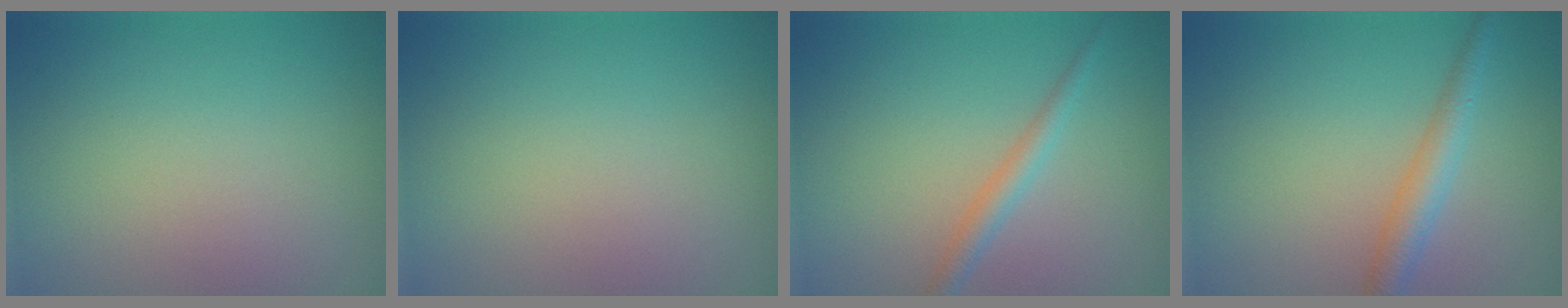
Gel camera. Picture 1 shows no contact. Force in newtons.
{"total": 0.0}
{"total": 1.8, "press": 1.8, "slide": 0.1}
{"total": 2.8, "press": 2.8, "slide": 0.0}